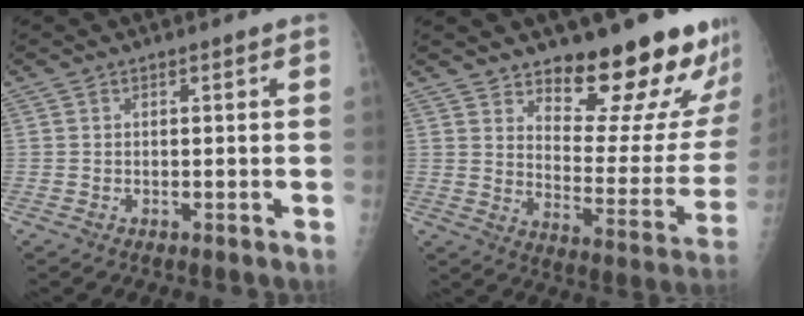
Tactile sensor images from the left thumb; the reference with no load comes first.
{"total": 20.6, "force": [16.6, 6.4, 10.5], "torque": [-0.091, -0.130, 0.221]}